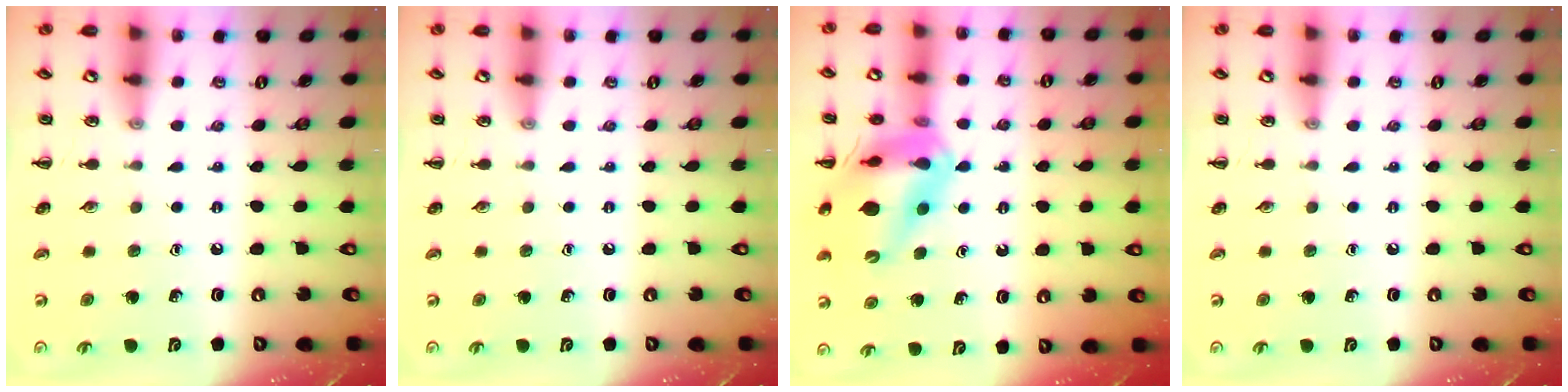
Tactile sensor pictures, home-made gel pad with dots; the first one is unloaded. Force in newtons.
{"total": 0.0}
{"total": 17.4, "press": 17.1, "slide": 3.1}
{"total": 0.0}